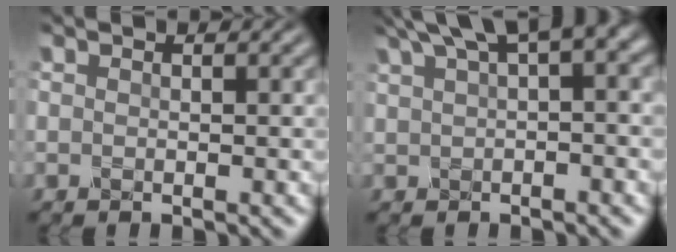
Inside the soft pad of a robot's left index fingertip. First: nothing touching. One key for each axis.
{"total": 5.7, "fx": 2.6, "fy": 0.9, "fz": 4.9, "tx": -0.055, "ty": 0.023, "tz": 0.050}